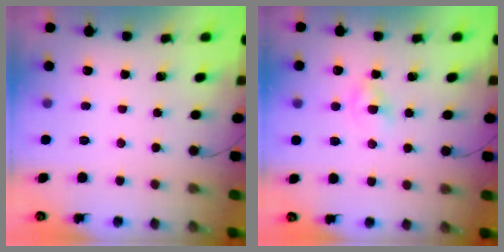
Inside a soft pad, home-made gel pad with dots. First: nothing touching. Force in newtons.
{"total": 2.2, "press": 2.0, "slide": 1.0}